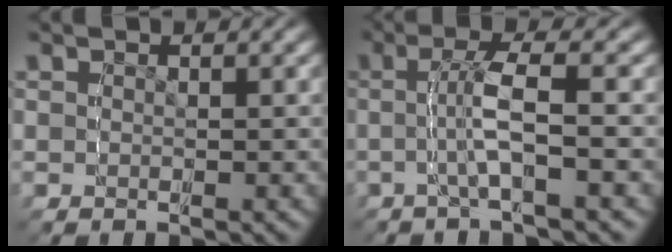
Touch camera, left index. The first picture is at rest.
{"total": 3.3, "force": [0.0, -0.1, 3.3], "torque": [-0.065, 0.013, -0.006]}